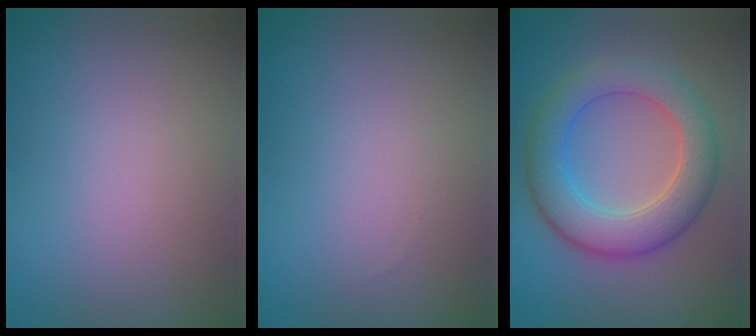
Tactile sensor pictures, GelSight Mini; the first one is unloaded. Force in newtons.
{"total": 0.0}
{"total": 6.8, "press": 6.8, "slide": 0.5}